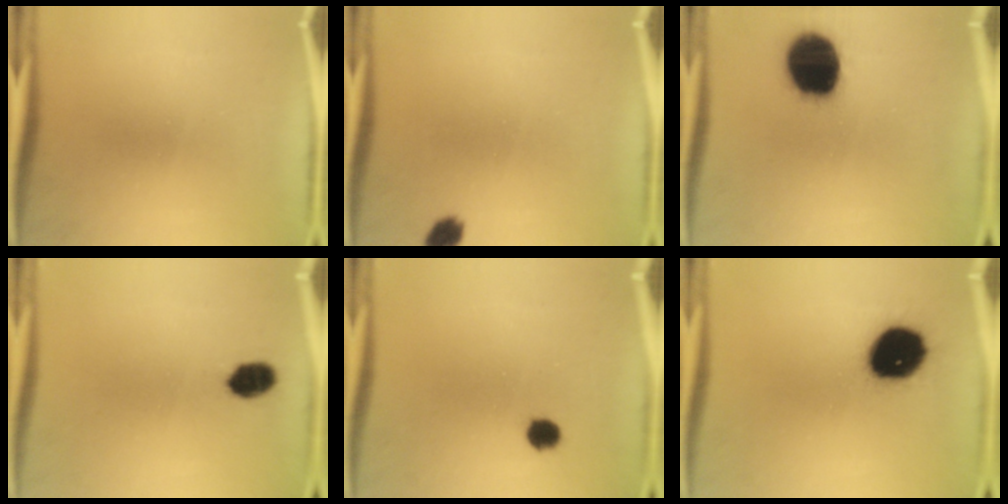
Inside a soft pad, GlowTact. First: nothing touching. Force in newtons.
{"total": 2.9}
{"total": 19.2}
{"total": 5.1}
{"total": 3.3}
{"total": 16.4}